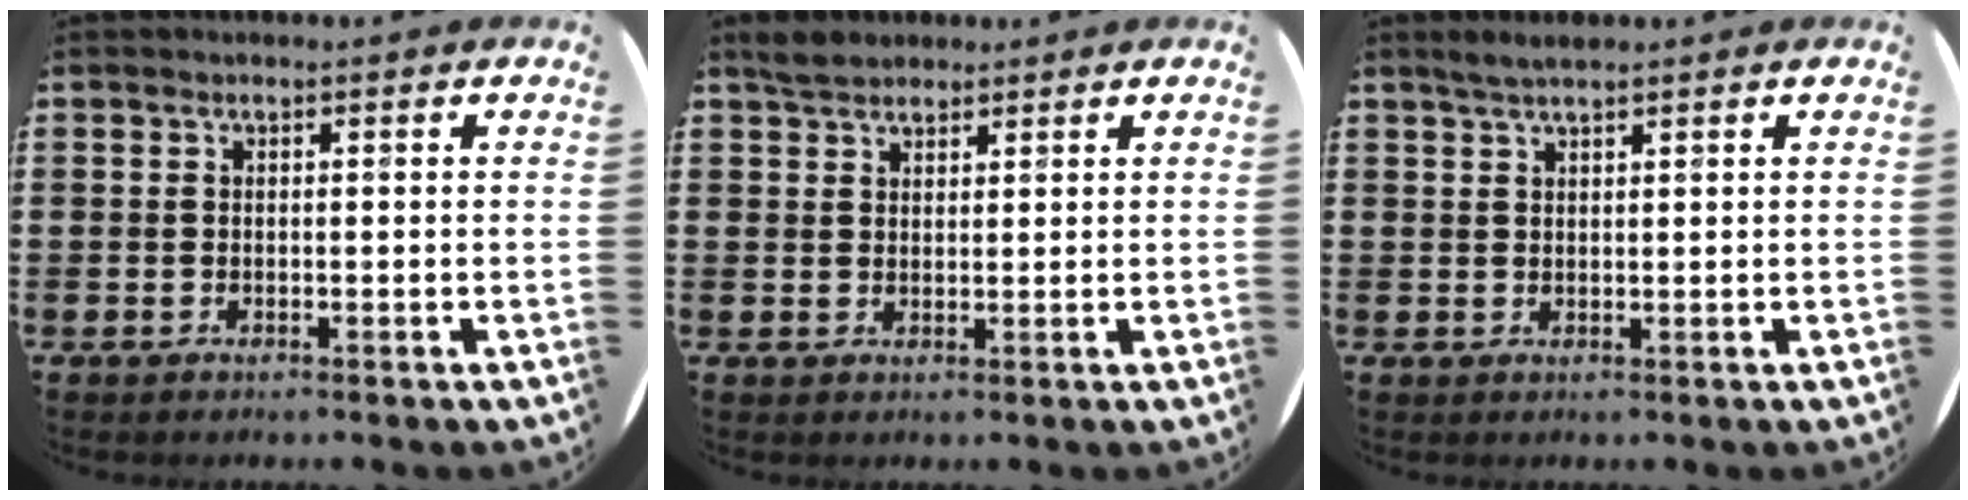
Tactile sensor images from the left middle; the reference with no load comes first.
{"total": 2.8, "force": [2.5, 1.1, 0.5], "torque": [-0.005, 0.003, 0.047]}
{"total": 1.9, "force": [1.6, 0.1, 0.9], "torque": [-0.017, 0.005, 0.029]}